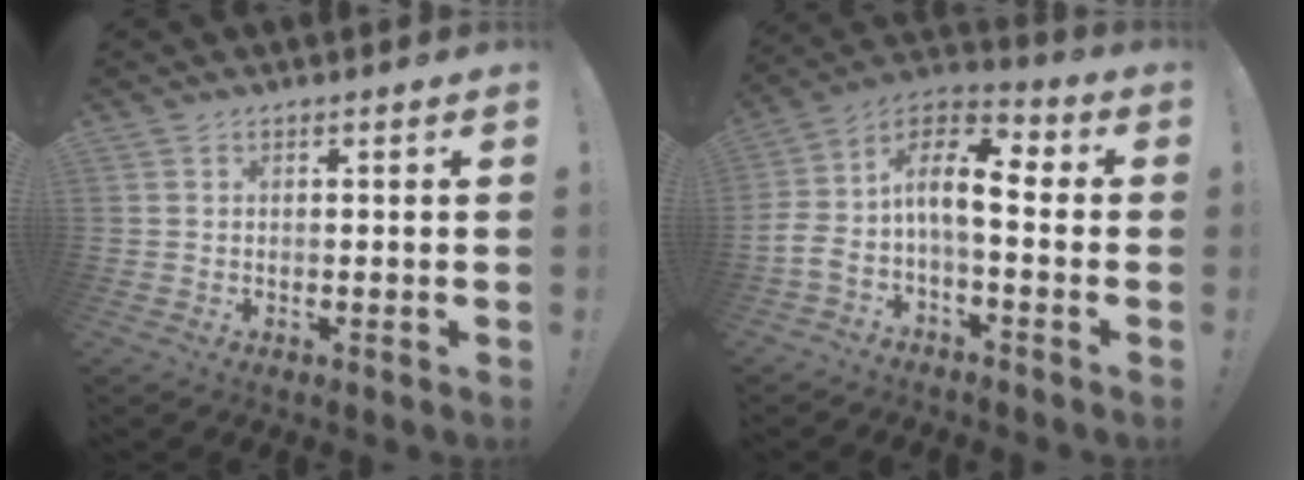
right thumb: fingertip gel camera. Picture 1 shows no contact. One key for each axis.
{"total": 14.0, "fx": 0.1, "fy": 7.0, "fz": 12.1, "tx": -0.231, "ty": 0.005, "tz": 0.001}